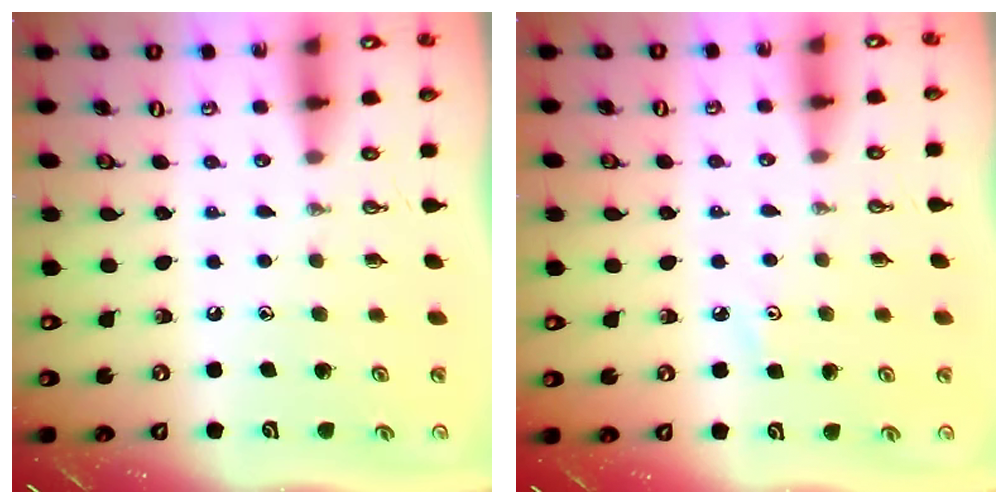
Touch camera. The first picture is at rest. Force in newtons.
{"total": 2.6, "press": 2.6, "slide": 0.5}